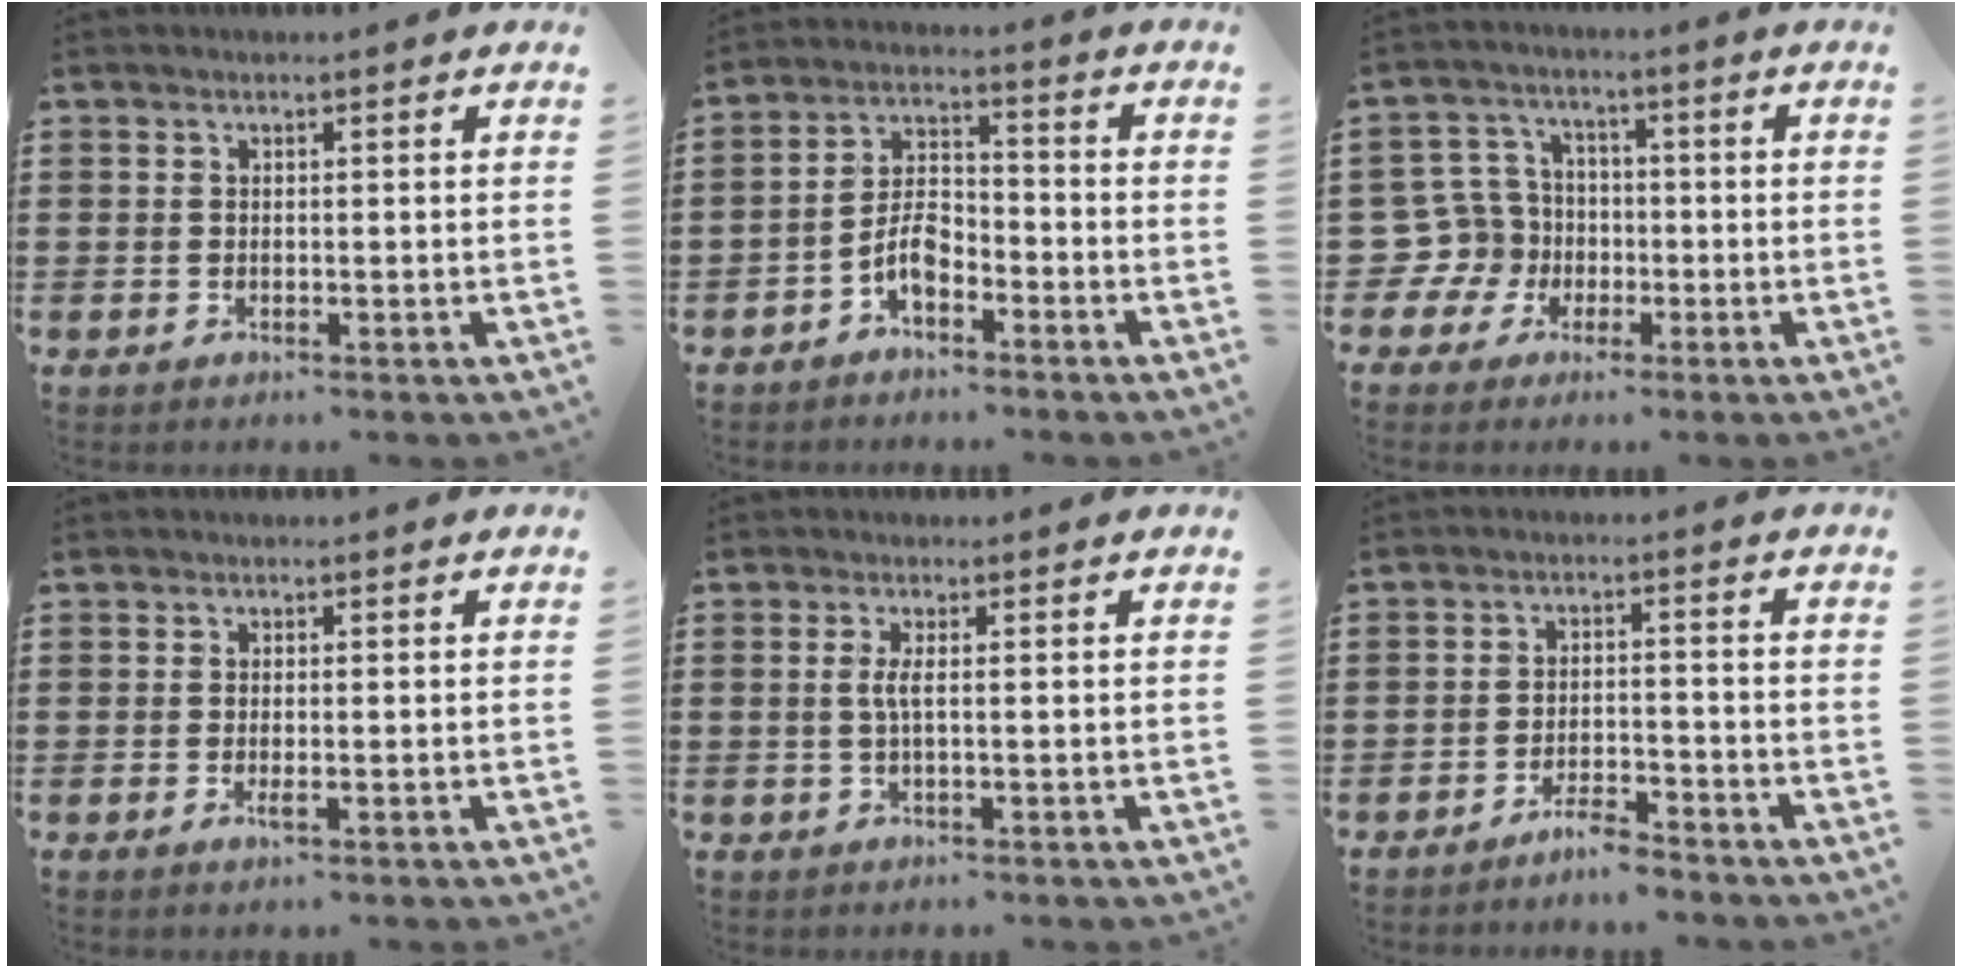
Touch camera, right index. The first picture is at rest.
{"total": 5.5, "force": [-3.0, 2.7, 3.7], "torque": [-0.086, 0.007, -0.062]}
{"total": 8.3, "force": [-1.2, 7.9, 2.3], "torque": [-0.113, 0.002, -0.023]}
{"total": 1.2, "force": [-0.4, 0.2, 1.1], "torque": [-0.028, -0.006, -0.008]}
{"total": 2.1, "force": [0.0, 0.0, 2.1], "torque": [-0.048, -0.007, -0.004]}
{"total": 3.6, "force": [-3.4, 0.3, 1.0], "torque": [-0.019, 0.007, -0.067]}